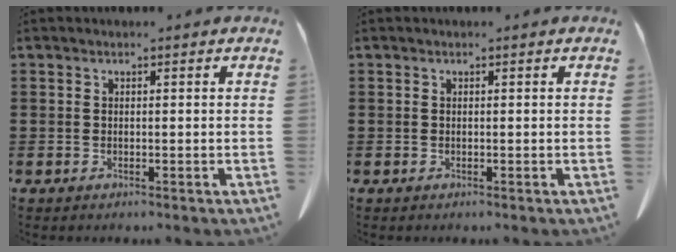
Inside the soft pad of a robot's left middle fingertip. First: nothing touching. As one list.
[{"total": 0.0}]